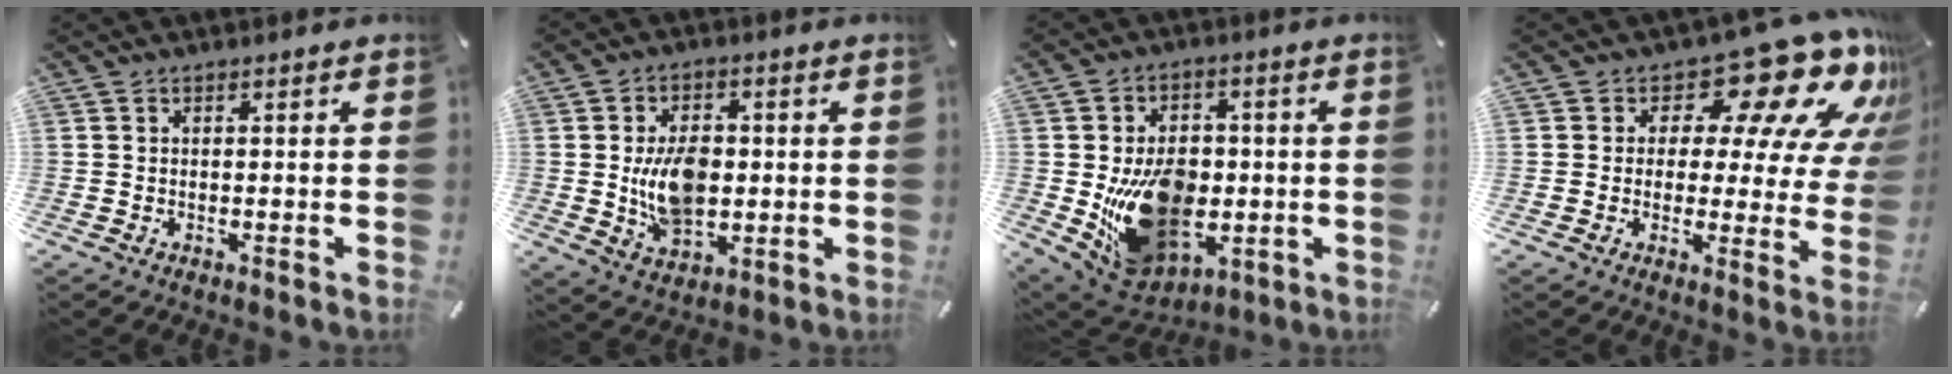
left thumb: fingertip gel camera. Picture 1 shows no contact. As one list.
[{"total": 11.3, "force": [0.1, 7.7, 8.2], "torque": [-0.140, -0.002, 0.002]}, {"total": 19.7, "force": [-2.4, 14.9, 12.6], "torque": [-0.217, -0.009, -0.024]}, {"total": 16.4, "force": [11.1, 6.7, 10.1], "torque": [-0.139, -0.092, 0.181]}]